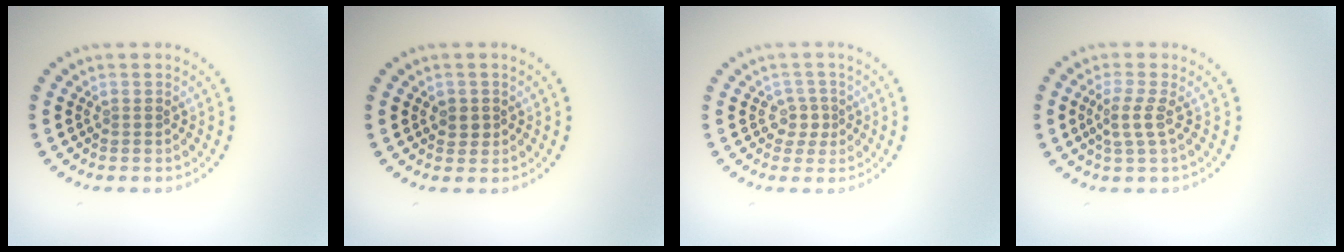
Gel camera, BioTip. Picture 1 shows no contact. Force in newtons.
{"total": 1.4, "press": 1.3, "slide": 0.5}
{"total": 1.7, "press": 1.2, "slide": 1.1}
{"total": 2.1, "press": 1.7, "slide": 1.3}